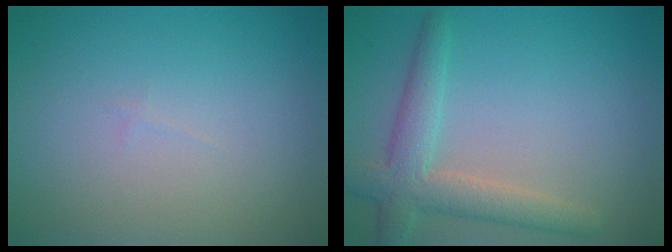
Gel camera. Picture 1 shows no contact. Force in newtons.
{"total": 4.1, "press": 4.1, "slide": 0.2}